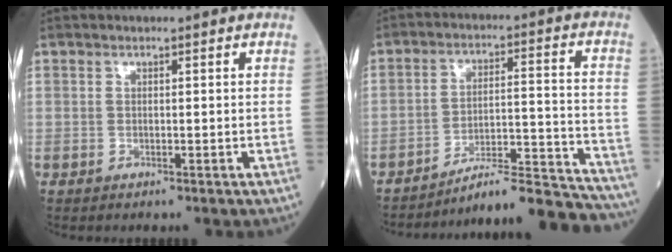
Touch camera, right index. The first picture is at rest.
{"total": 18.1, "force": [-17.5, 0.5, 4.5], "torque": [-0.046, 0.027, -0.252]}